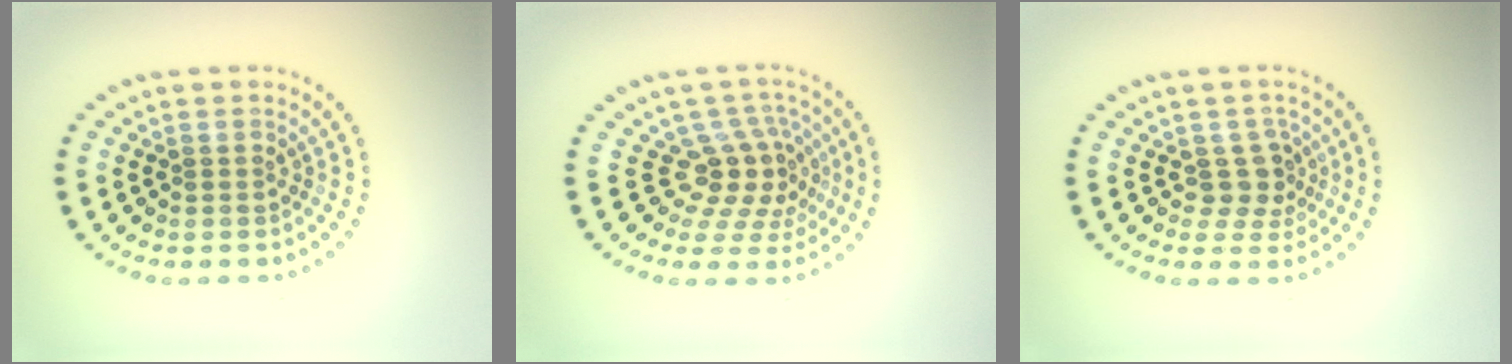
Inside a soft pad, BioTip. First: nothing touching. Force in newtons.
{"total": 4.1, "press": 2.8, "slide": 3.0}
{"total": 2.5, "press": 1.9, "slide": 1.6}